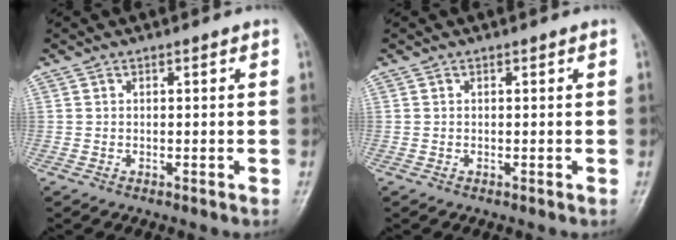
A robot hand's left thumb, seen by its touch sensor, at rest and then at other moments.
{"total": 0.0}